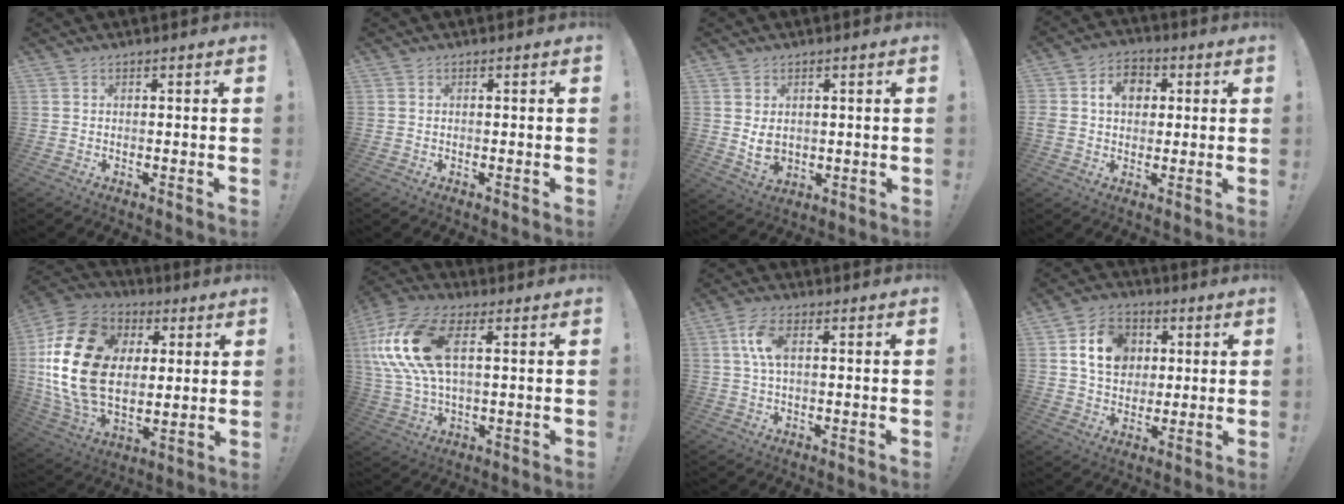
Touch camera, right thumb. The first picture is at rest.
{"total": 0.0}
{"total": 5.8, "force": [1.3, 4.6, 3.3], "torque": [-0.040, -0.010, 0.025]}
{"total": 9.3, "force": [2.1, 7.6, 5.0], "torque": [-0.077, 0.008, 0.041]}
{"total": 25.1, "force": [4.5, 18.1, 16.8], "torque": [-0.319, -0.011, 0.097]}
{"total": 19.8, "force": [5.2, 10.2, 16.1], "torque": [-0.325, -0.001, 0.093]}
{"total": 7.0, "force": [1.6, 3.6, 5.8], "torque": [-0.115, 0.002, 0.025]}
{"total": 13.3, "force": [3.8, 10.7, 7.0], "torque": [-0.096, -0.006, 0.078]}